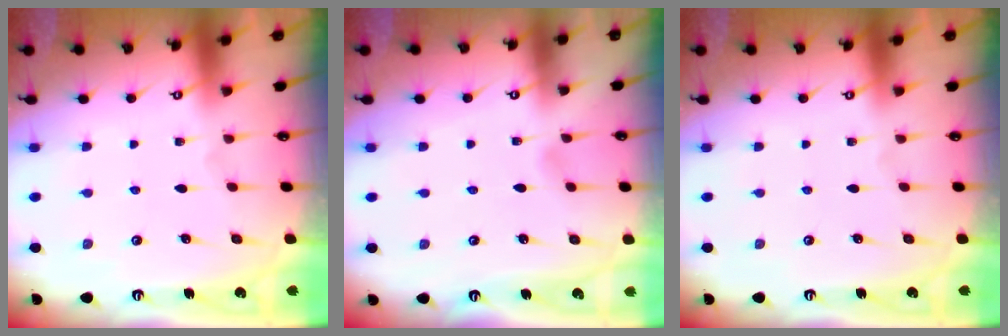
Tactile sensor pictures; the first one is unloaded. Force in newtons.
{"total": 2.4, "press": 2.4, "slide": 0.3}
{"total": 0.0}